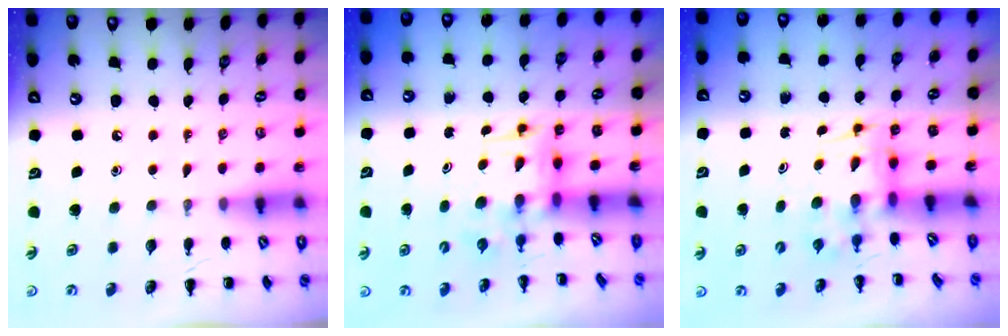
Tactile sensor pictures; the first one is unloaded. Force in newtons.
{"total": 3.9, "press": 3.9, "slide": 0.7}
{"total": 3.3, "press": 3.2, "slide": 0.7}